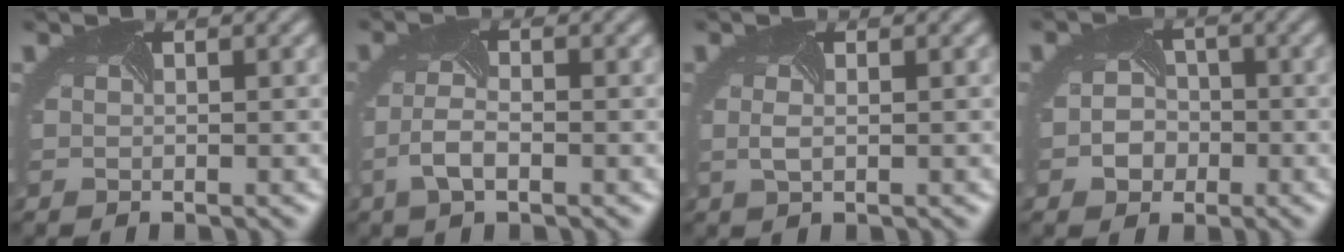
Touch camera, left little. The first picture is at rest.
{"total": 2.6, "force": [-1.2, 0.9, 2.1], "torque": [-0.058, -0.002, -0.024]}
{"total": 0.9, "force": [0.0, 0.3, 0.8], "torque": [-0.020, 0.001, 0.001]}
{"total": 2.6, "force": [-0.9, 2.2, 1.0], "torque": [-0.013, -0.002, -0.018]}